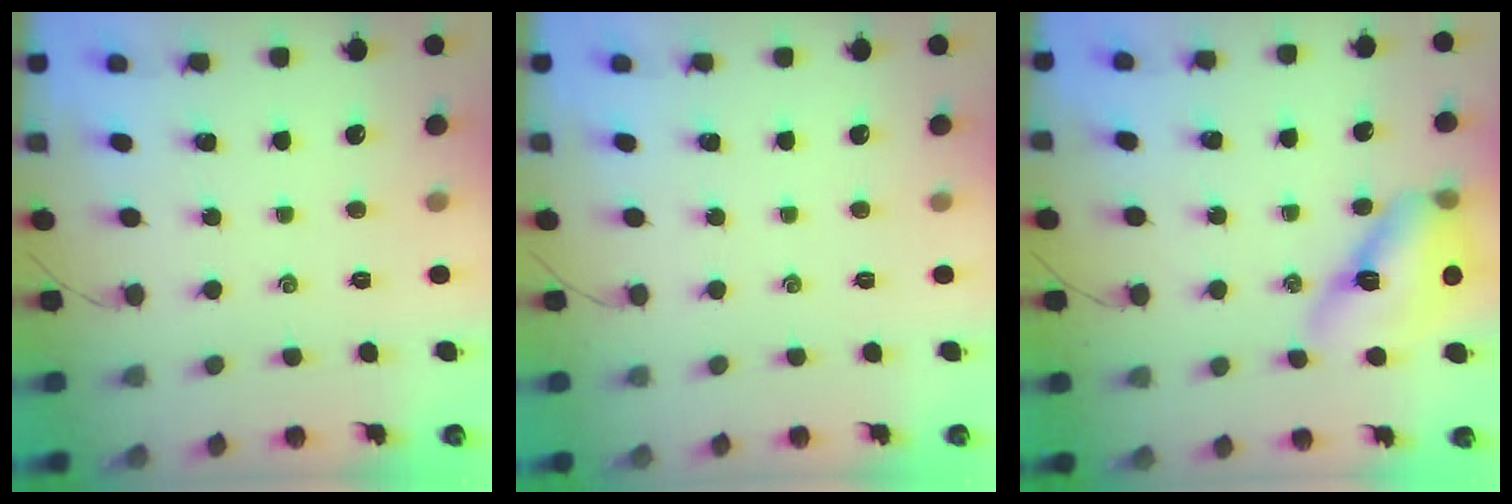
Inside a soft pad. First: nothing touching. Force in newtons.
{"total": 0.0}
{"total": 12.5, "press": 11.9, "slide": 3.7}